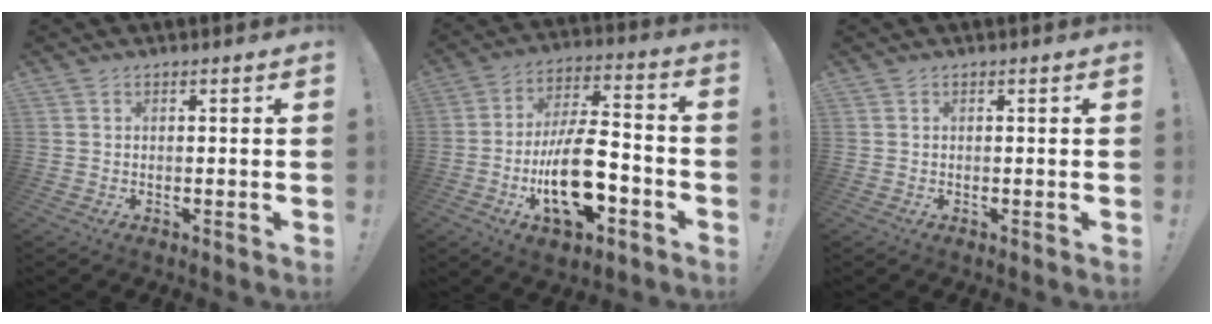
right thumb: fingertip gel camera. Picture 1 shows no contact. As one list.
[{"total": 19.3, "force": [-6.1, 9.1, 15.9], "torque": [-0.277, 0.036, -0.096]}, {"total": 0.0}]